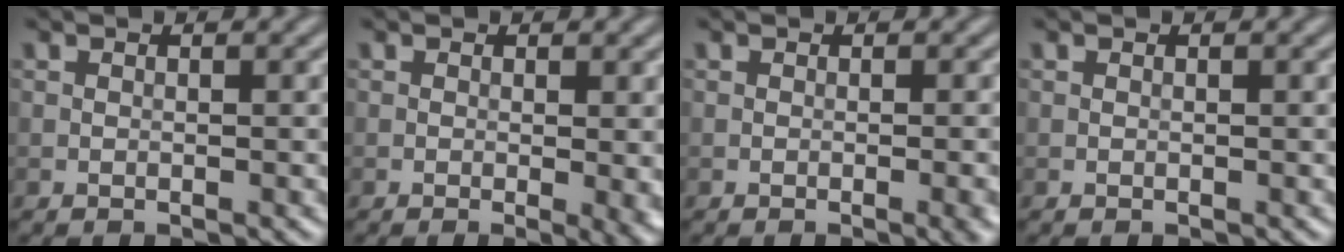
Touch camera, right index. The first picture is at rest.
{"total": 2.8, "force": [-0.4, 0.6, 2.7], "torque": [-0.033, -0.007, -0.006]}
{"total": 2.2, "force": [-0.7, 0.5, 2.0], "torque": [-0.020, 0.001, -0.011]}
{"total": 0.0}